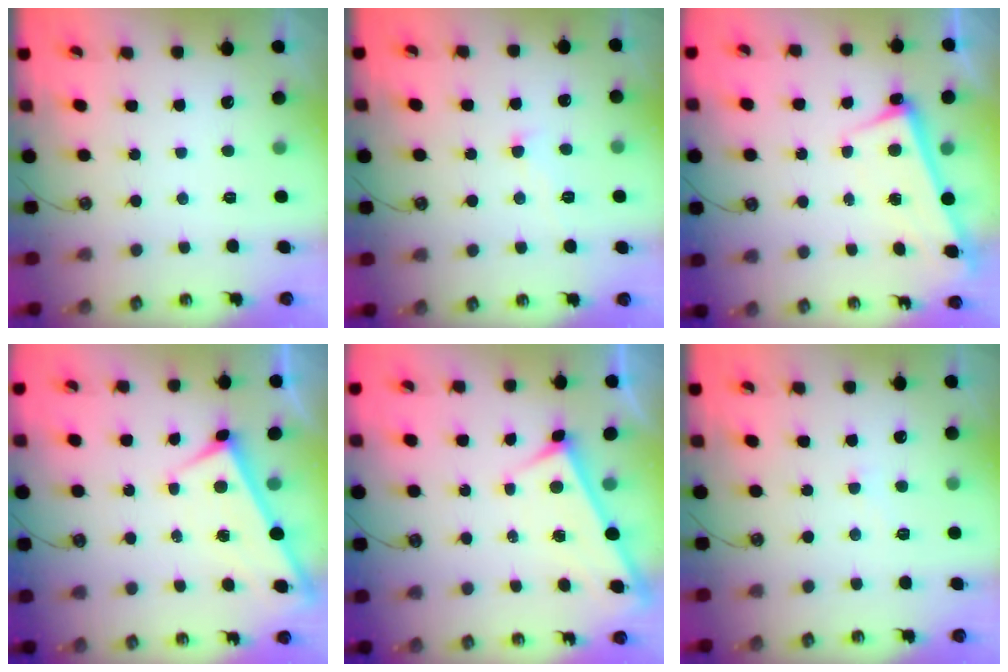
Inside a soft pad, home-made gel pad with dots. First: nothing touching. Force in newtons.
{"total": 0.0}
{"total": 2.6, "press": 2.5, "slide": 0.7}
{"total": 1.7, "press": 1.7, "slide": 0.1}
{"total": 3.0, "press": 3.0, "slide": 0.1}
{"total": 2.7, "press": 2.7, "slide": 0.5}